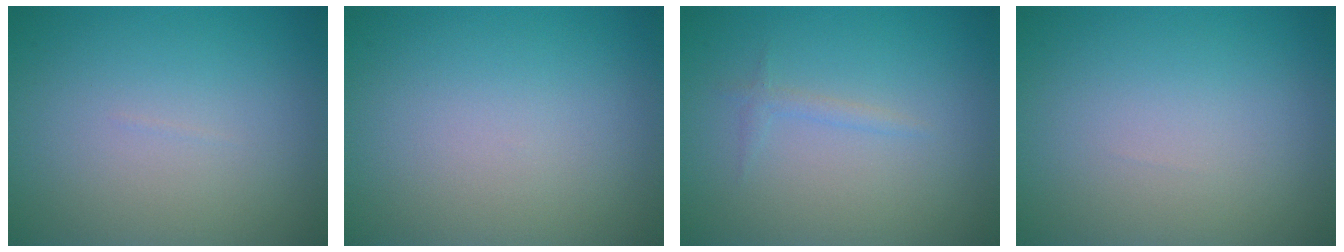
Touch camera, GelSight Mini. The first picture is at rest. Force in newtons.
{"total": 0.0}
{"total": 0.8, "press": 0.8, "slide": 0.1}
{"total": 0.0}